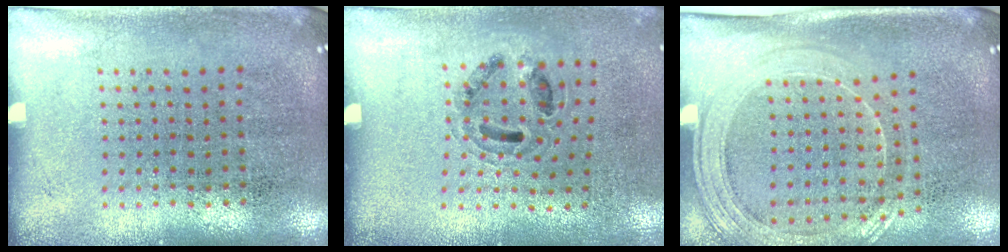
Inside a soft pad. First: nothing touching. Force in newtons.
{"total": 0.9, "press": 0.8, "slide": 0.5}
{"total": 1.9, "press": 1.7, "slide": 1.0}